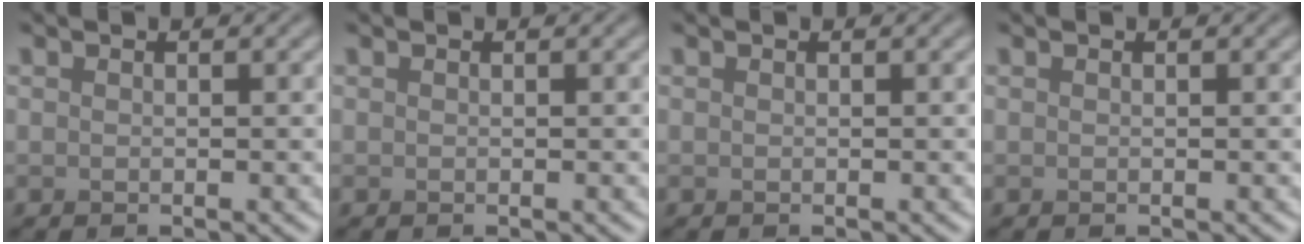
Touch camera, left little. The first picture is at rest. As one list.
[{"total": 0.0}, {"total": 0.0}, {"total": 0.0}]